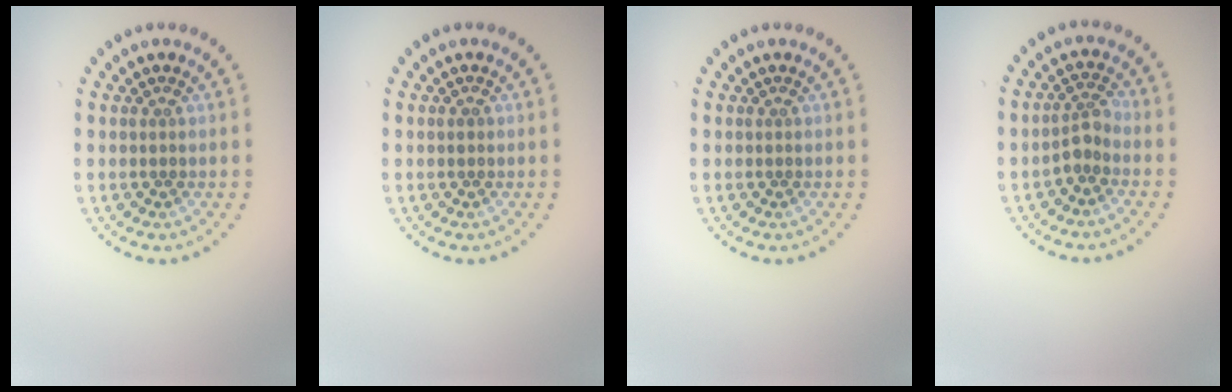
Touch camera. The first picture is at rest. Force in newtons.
{"total": 0.6, "press": 0.6, "slide": 0.2}
{"total": 0.0}
{"total": 1.9, "press": 1.4, "slide": 1.2}